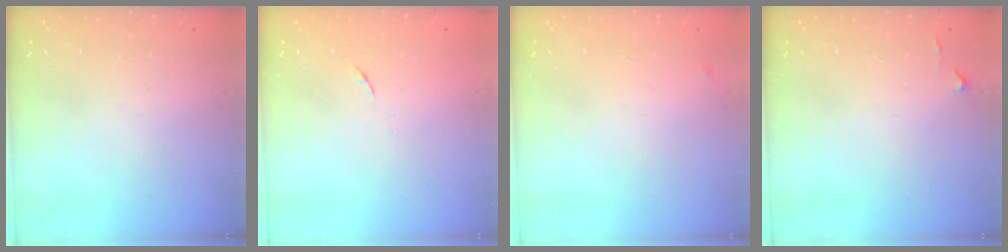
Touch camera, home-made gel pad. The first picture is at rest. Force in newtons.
{"total": 3.5, "press": 3.4, "slide": 0.6}
{"total": 2.5, "press": 2.4, "slide": 0.4}
{"total": 4.3, "press": 4.2, "slide": 0.7}